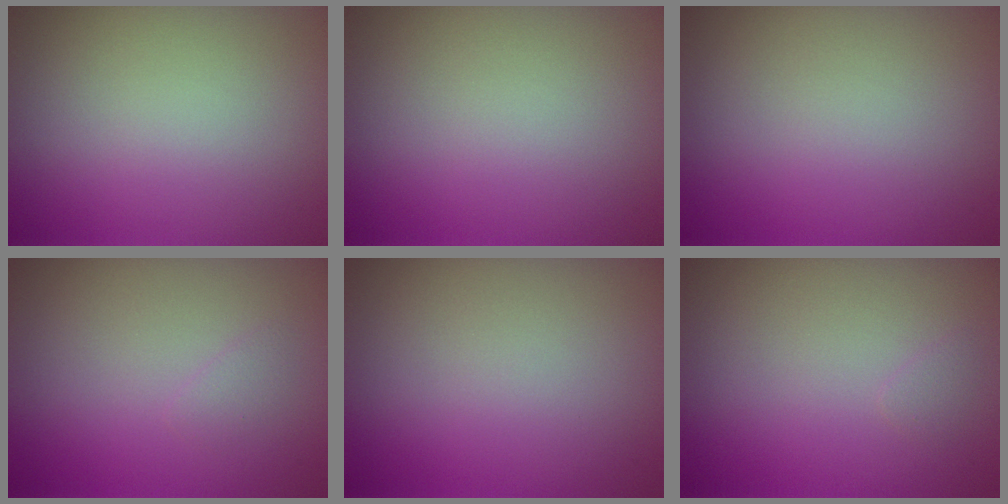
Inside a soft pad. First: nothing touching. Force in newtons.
{"total": 0.0}
{"total": 0.0}
{"total": 0.7, "press": 0.7, "slide": 0.1}
{"total": 0.0}
{"total": 0.6, "press": 0.5, "slide": 0.1}